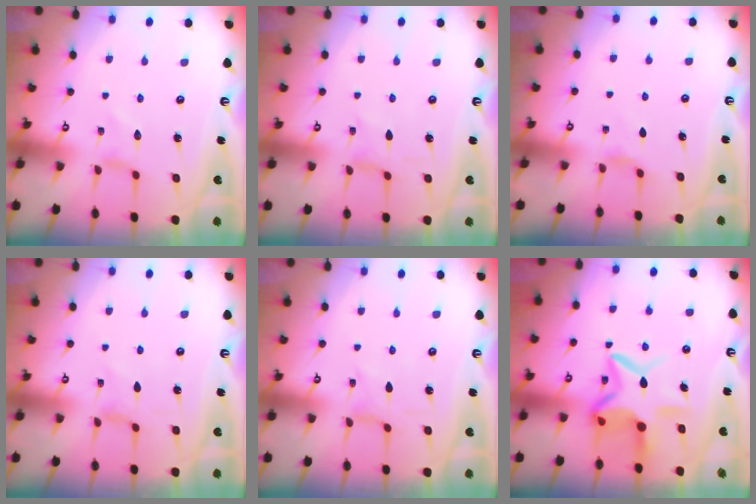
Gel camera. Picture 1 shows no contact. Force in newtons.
{"total": 0.0}
{"total": 1.9, "press": 1.8, "slide": 0.4}
{"total": 0.0}
{"total": 0.0}
{"total": 12.4, "press": 12.3, "slide": 1.1}